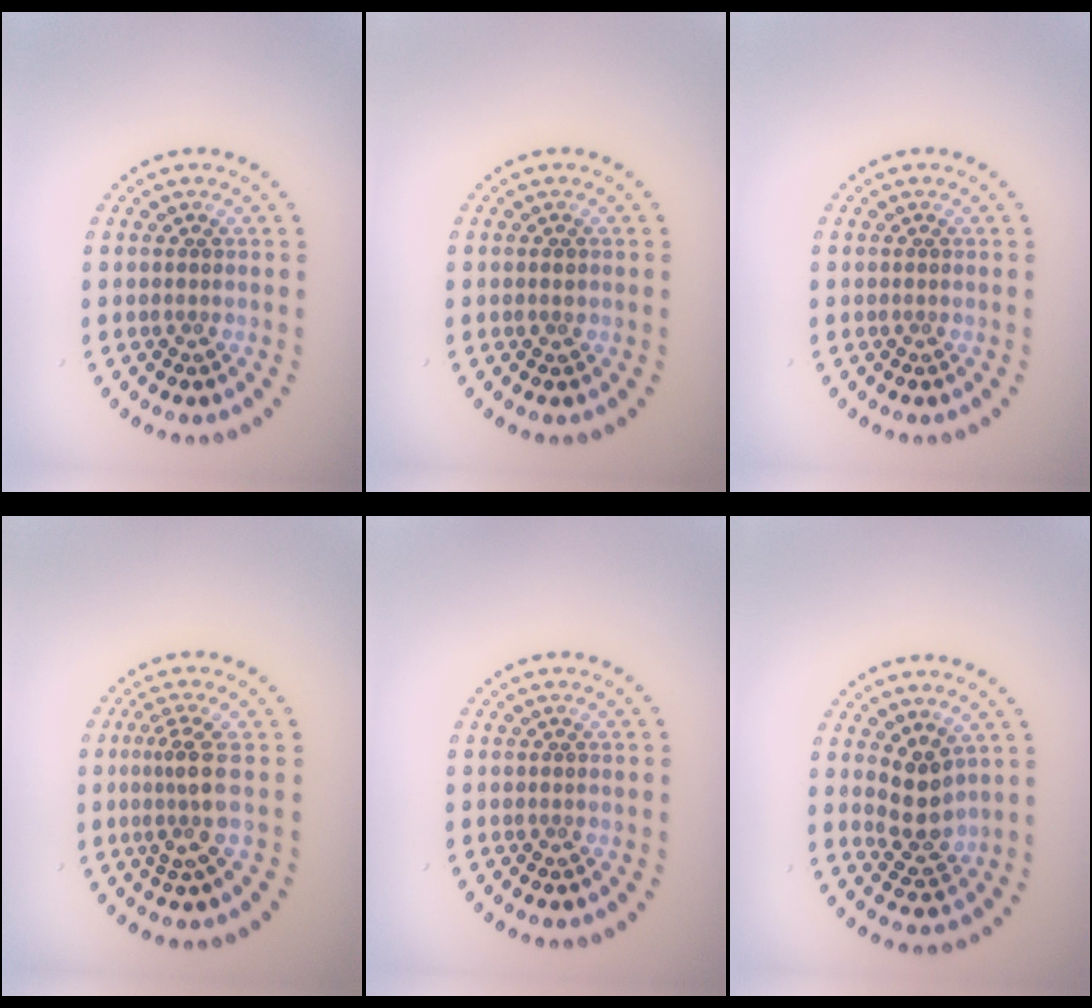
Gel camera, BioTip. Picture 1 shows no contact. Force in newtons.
{"total": 0.8, "press": 0.8, "slide": 0.2}
{"total": 0.0}
{"total": 2.8, "press": 2.0, "slide": 2.0}
{"total": 0.0}
{"total": 3.1, "press": 2.9, "slide": 1.2}